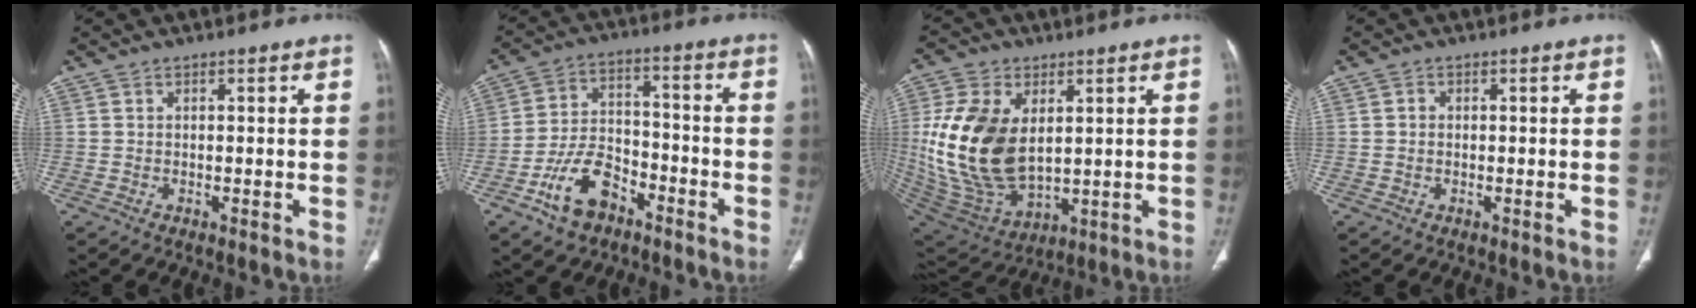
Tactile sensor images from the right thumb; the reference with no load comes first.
{"total": 11.1, "force": [-6.4, 6.5, 6.3], "torque": [-0.103, 0.047, -0.117]}
{"total": 20.3, "force": [2.8, 12.5, 15.7], "torque": [-0.310, -0.022, 0.072]}
{"total": 0.7, "force": [-0.1, 0.7, 0.3], "torque": [0.001, 0.002, -0.003]}